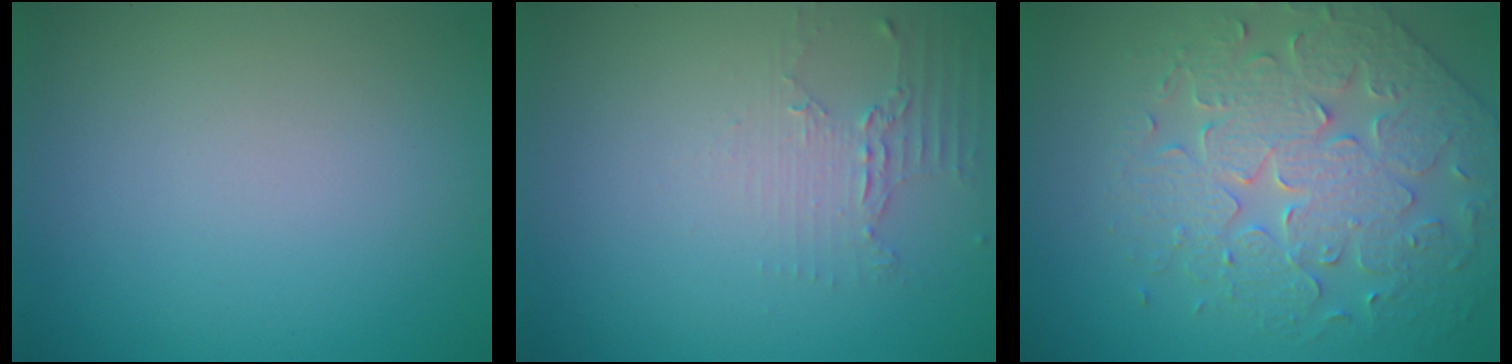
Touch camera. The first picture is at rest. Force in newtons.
{"total": 2.2, "press": 1.6, "slide": 1.5}
{"total": 5.1, "press": 4.9, "slide": 1.3}